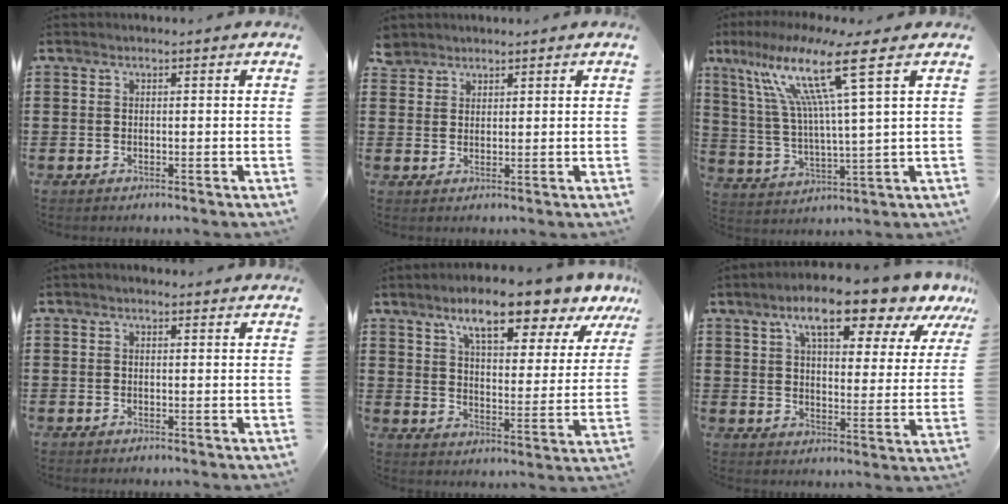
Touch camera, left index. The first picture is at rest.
{"total": 2.6, "force": [2.2, 1.4, 0.2], "torque": [-0.012, 0.008, 0.044]}
{"total": 14.4, "force": [7.7, 0.5, 12.1], "torque": [-0.265, -0.017, 0.118]}
{"total": 0.8, "force": [0.4, 0.3, 0.7], "torque": [-0.013, 0.004, 0.007]}
{"total": 10.4, "force": [8.3, 1.8, 6.0], "torque": [-0.114, -0.038, 0.139]}
{"total": 11.5, "force": [8.7, 2.5, 7.0], "torque": [-0.119, -0.043, 0.142]}